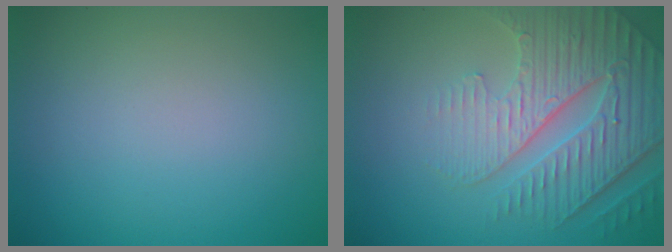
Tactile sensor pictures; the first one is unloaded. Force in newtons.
{"total": 6.1, "press": 4.9, "slide": 3.5}